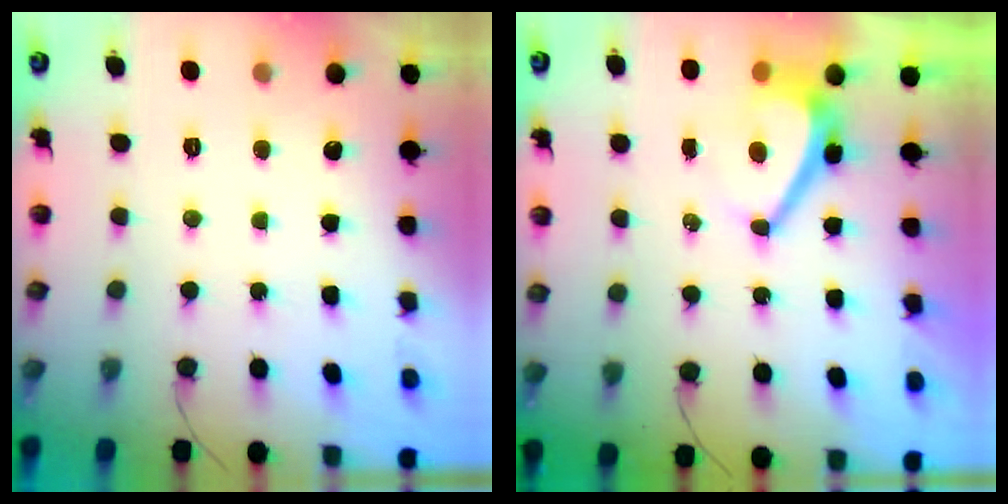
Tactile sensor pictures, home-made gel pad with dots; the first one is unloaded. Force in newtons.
{"total": 5.5, "press": 5.5, "slide": 0.8}